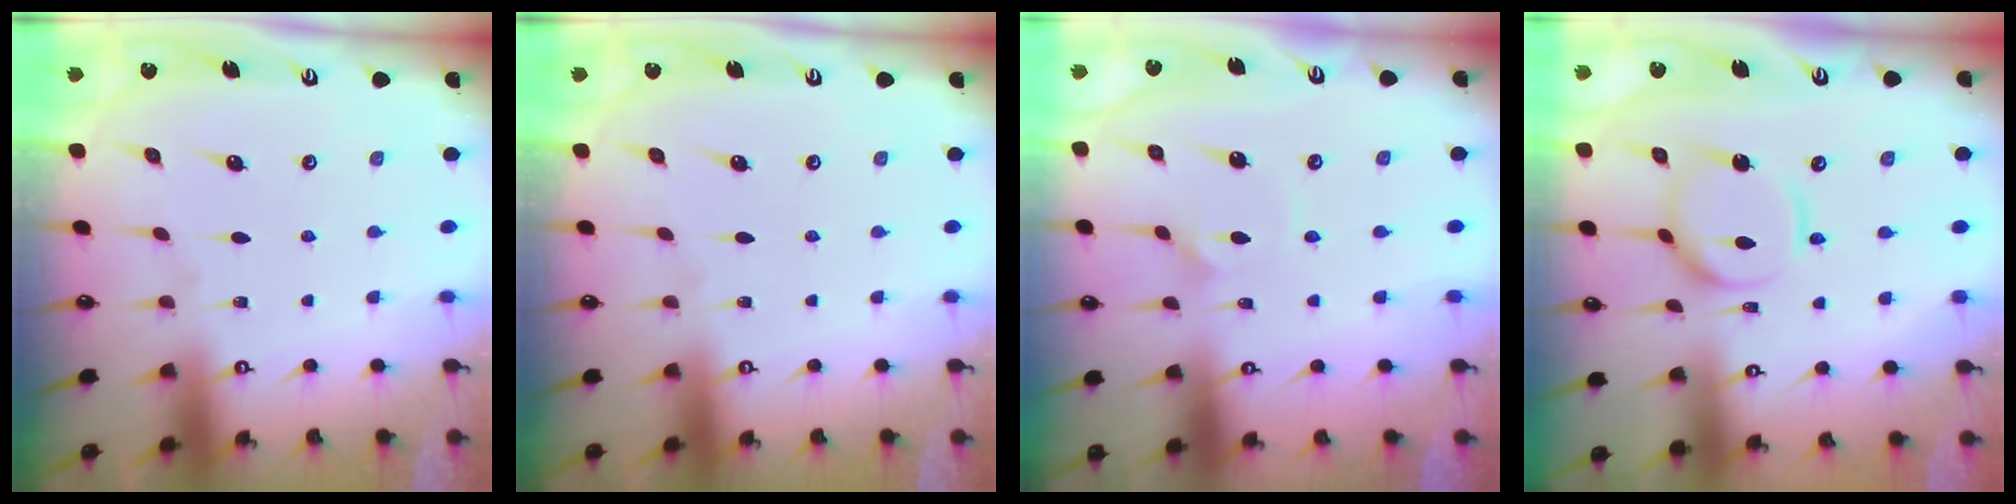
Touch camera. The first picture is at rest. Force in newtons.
{"total": 0.0}
{"total": 2.6, "press": 2.6, "slide": 0.2}
{"total": 11.6, "press": 11.5, "slide": 1.2}